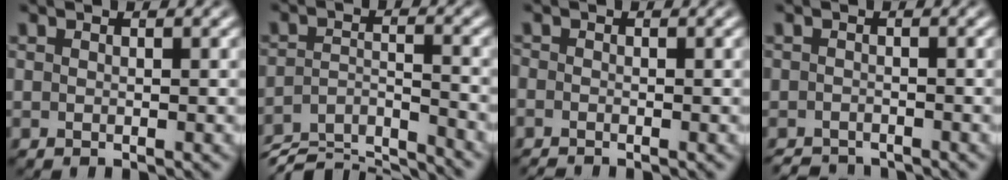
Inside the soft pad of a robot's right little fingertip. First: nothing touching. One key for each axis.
{"total": 7.0, "fx": -4.6, "fy": 3.6, "fz": 3.8, "tx": -0.056, "ty": -0.035, "tz": -0.072}
{"total": 1.1, "fx": -1.0, "fy": 0.5, "fz": 0.1, "tx": -0.008, "ty": -0.010, "tz": -0.018}
{"total": 2.6, "fx": -2.6, "fy": 0.1, "fz": -0.2, "tx": 0.009, "ty": -0.021, "tz": -0.036}